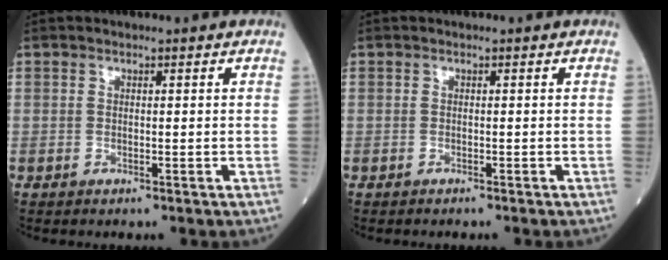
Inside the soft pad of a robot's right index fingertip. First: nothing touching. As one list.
[{"total": 0.8, "force": [-0.7, 0.0, 0.3], "torque": [-0.001, 0.000, -0.011]}]